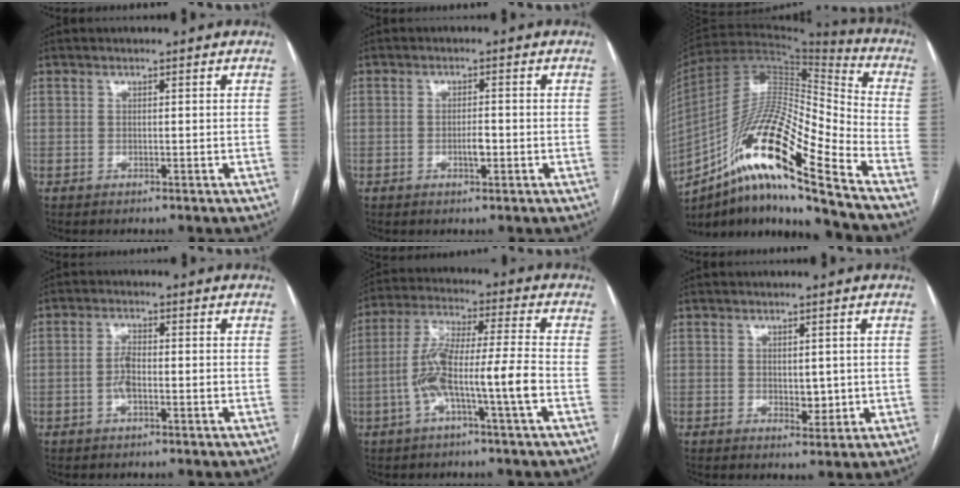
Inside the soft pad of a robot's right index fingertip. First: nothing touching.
{"total": 2.3, "force": [-0.7, 0.7, 2.1], "torque": [-0.036, 0.002, -0.010]}
{"total": 22.0, "force": [-12.4, 1.4, 18.1], "torque": [-0.339, -0.012, -0.221]}
{"total": 3.2, "force": [-0.9, 1.1, 2.8], "torque": [-0.063, 0.004, -0.017]}
{"total": 11.3, "force": [-3.6, 0.2, 10.7], "torque": [-0.215, 0.018, -0.070]}
{"total": 3.0, "force": [0.0, 1.8, 2.4], "torque": [-0.028, -0.003, 0.007]}